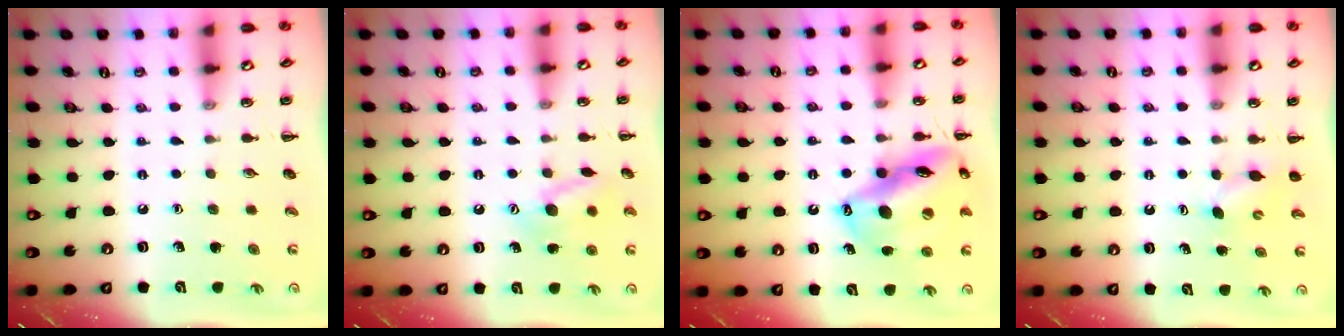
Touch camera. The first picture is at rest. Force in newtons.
{"total": 11.4, "press": 11.4, "slide": 0.6}
{"total": 17.5, "press": 16.9, "slide": 4.6}
{"total": 3.1, "press": 3.0, "slide": 0.7}